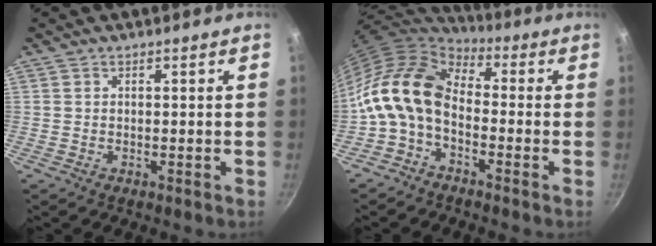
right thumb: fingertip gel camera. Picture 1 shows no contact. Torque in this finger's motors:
{"motor_torque": [1.31, 2.12, 0.83, -0.87, 0.47]}